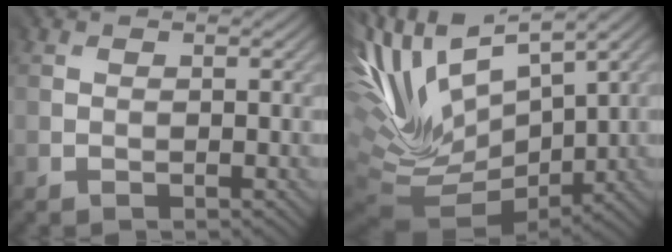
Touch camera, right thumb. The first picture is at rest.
{"total": 13.5, "force": [3.7, 6.5, 11.2], "torque": [-0.237, 0.002, 0.101]}